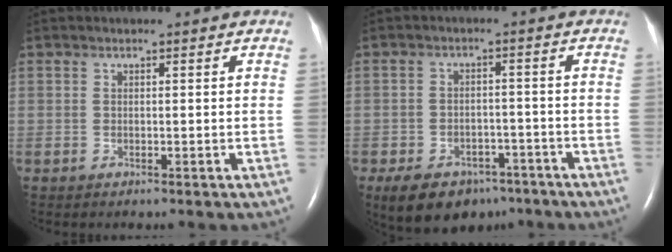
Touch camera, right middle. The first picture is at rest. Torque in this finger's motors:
{"motor_torque": [0.35, -0.33, 0.17, 0.09]}